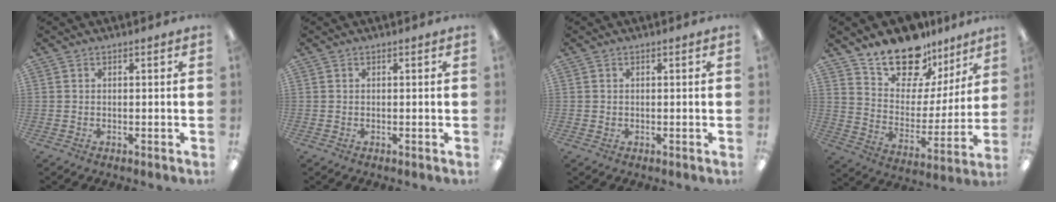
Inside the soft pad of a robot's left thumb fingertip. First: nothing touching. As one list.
[{"total": 0.0}, {"total": 0.5, "force": [0.1, 0.5, -0.1], "torque": [0.002, 0.005, 0.000]}, {"total": 16.9, "force": [14.0, 8.0, 5.1], "torque": [-0.100, -0.106, 0.257]}]